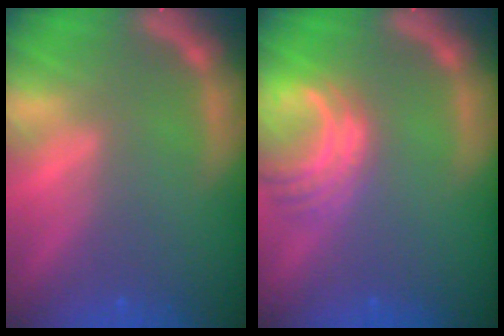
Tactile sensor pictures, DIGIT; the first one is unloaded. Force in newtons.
{"total": 5.1}